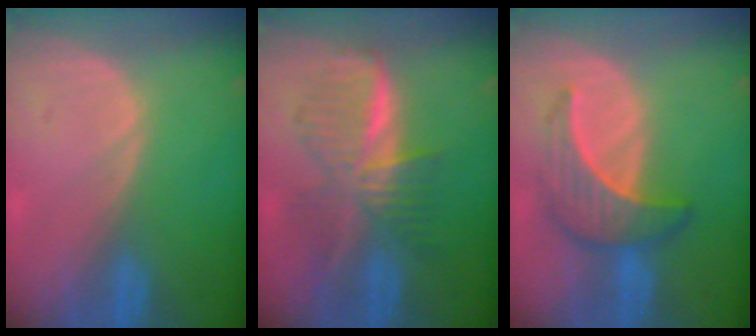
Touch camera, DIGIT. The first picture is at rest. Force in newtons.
{"total": 7.7, "press": 7.7, "slide": 0.3}
{"total": 6.6, "press": 6.5, "slide": 1.2}